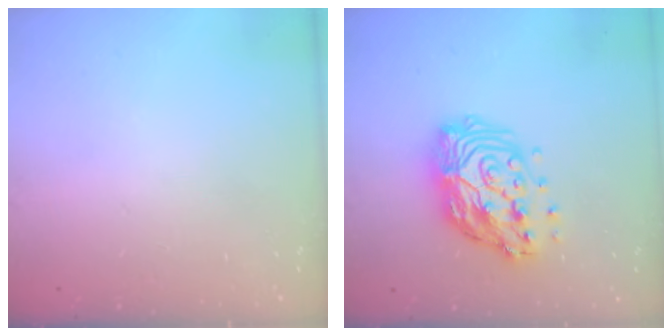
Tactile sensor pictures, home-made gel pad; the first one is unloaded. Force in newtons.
{"total": 17.1, "press": 17.0, "slide": 1.6}